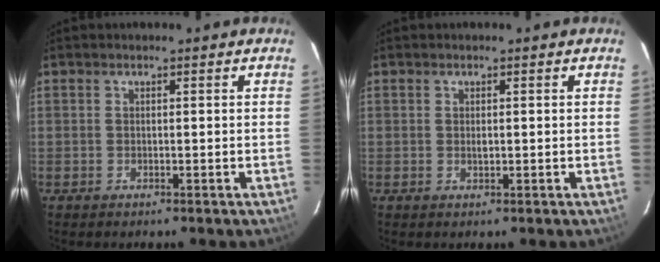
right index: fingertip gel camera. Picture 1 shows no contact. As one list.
[{"total": 0.8, "force": [0.0, 0.5, 0.7], "torque": [-0.011, 0.001, 0.001]}]